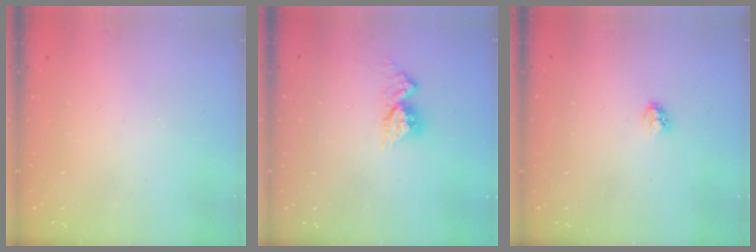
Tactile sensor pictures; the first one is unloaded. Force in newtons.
{"total": 8.3, "press": 8.3, "slide": 0.8}
{"total": 2.8, "press": 2.8, "slide": 0.3}